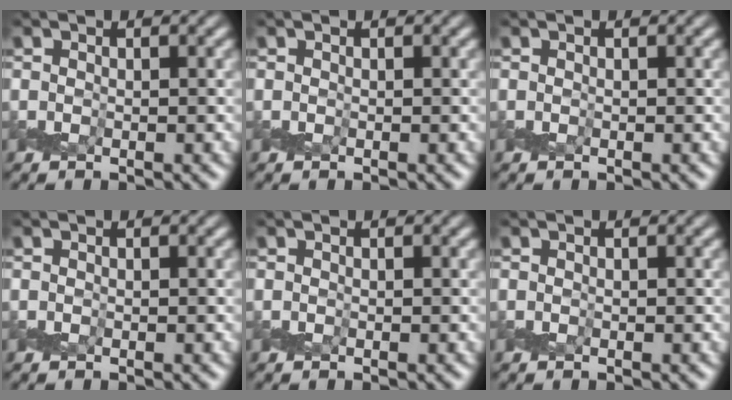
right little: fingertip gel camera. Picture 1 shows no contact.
{"total": 0.0}
{"total": 0.0}
{"total": 0.0}
{"total": 0.0}
{"total": 0.0}